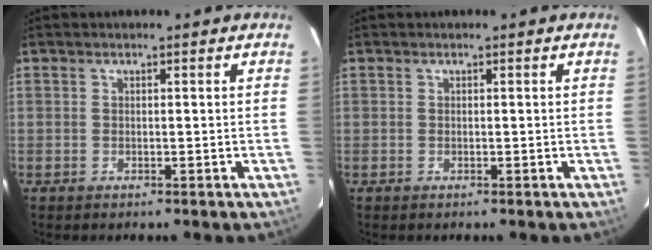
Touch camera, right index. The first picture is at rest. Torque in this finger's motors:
{"motor_torque": [0.00, 0.00, 0.00, 0.00]}